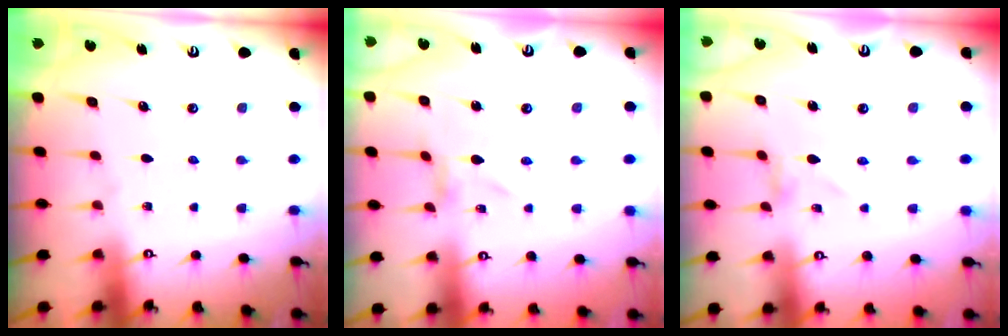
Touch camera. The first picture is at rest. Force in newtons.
{"total": 0.0}
{"total": 0.0}